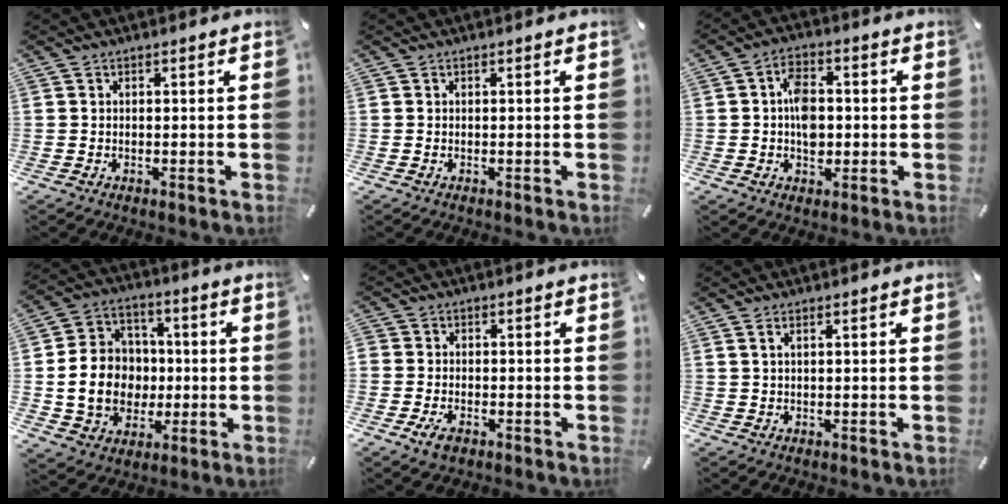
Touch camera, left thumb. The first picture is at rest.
{"total": 0.0}
{"total": 7.2, "force": [-0.2, 5.1, 5.1], "torque": [-0.077, 0.004, -0.005]}
{"total": 14.4, "force": [-1.5, 12.8, 6.4], "torque": [-0.138, 0.020, -0.013]}
{"total": 3.5, "force": [-1.8, 2.5, 1.6], "torque": [-0.039, 0.005, -0.036]}
{"total": 1.3, "force": [0.4, 0.3, 1.2], "torque": [-0.025, 0.000, 0.007]}